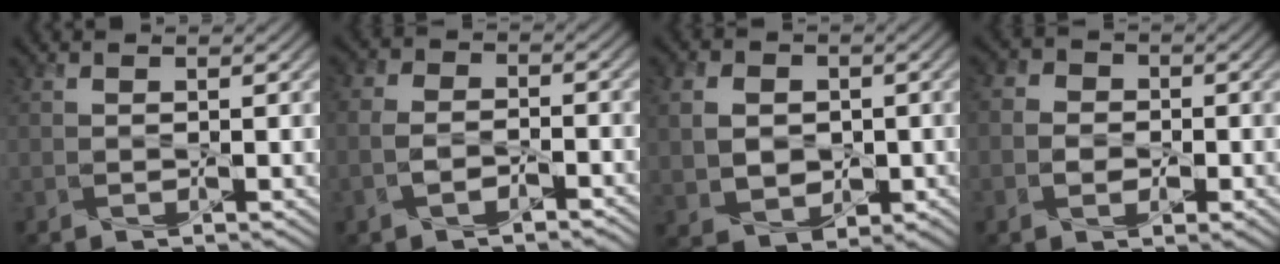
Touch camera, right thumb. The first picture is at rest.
{"total": 4.6, "force": [-2.2, 2.7, 2.9], "torque": [-0.061, -0.003, -0.048]}
{"total": 7.2, "force": [0.5, 5.9, 4.1], "torque": [-0.106, 0.003, 0.009]}
{"total": 4.6, "force": [-1.2, 3.7, 2.5], "torque": [-0.040, -0.003, -0.034]}